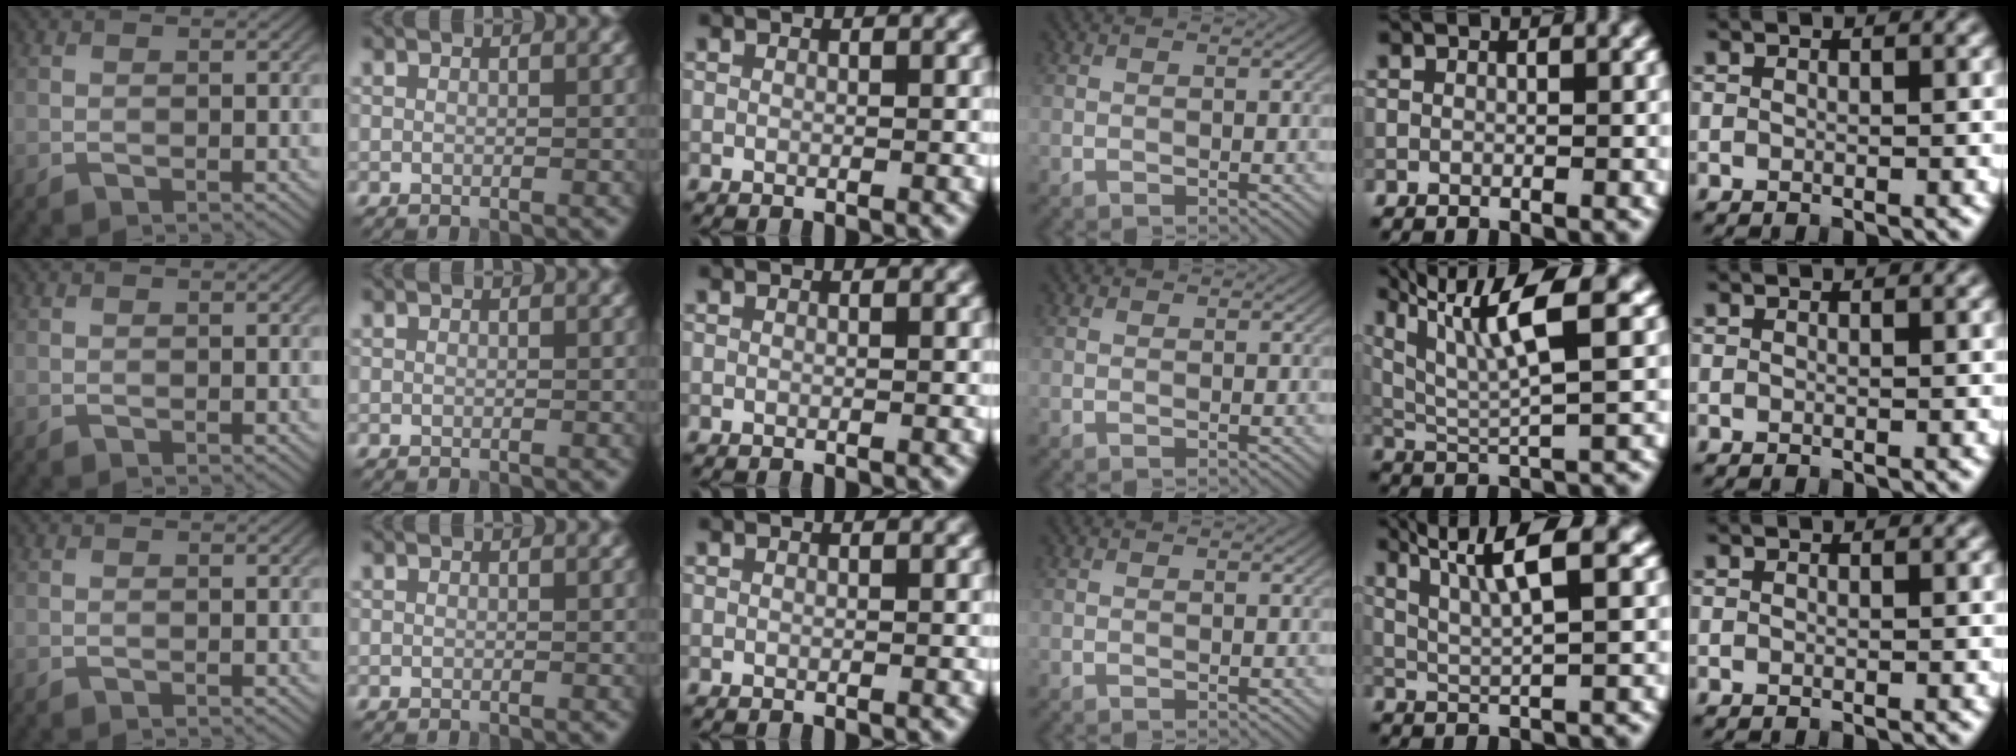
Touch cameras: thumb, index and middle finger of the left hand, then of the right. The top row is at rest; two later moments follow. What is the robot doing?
{"motion": "lift_and_place", "object": "calculator"}